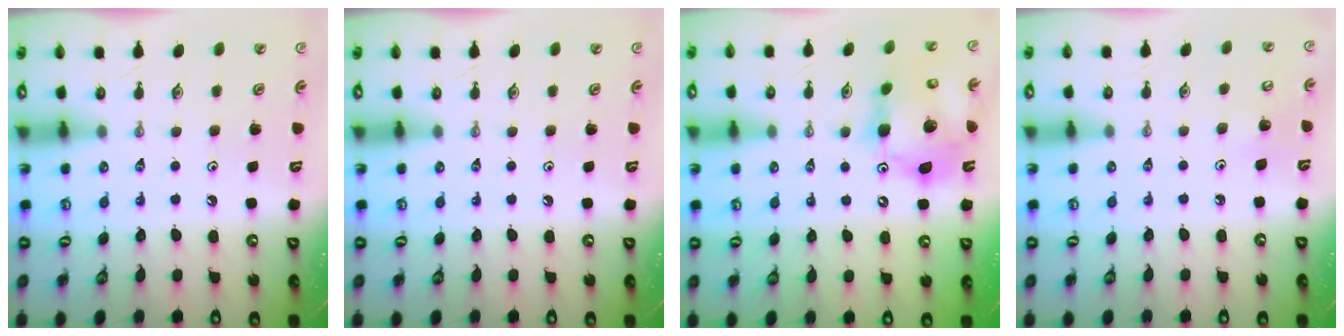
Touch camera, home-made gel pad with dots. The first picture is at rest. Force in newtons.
{"total": 0.0}
{"total": 15.2, "press": 15.1, "slide": 1.7}
{"total": 5.9, "press": 5.9, "slide": 0.6}